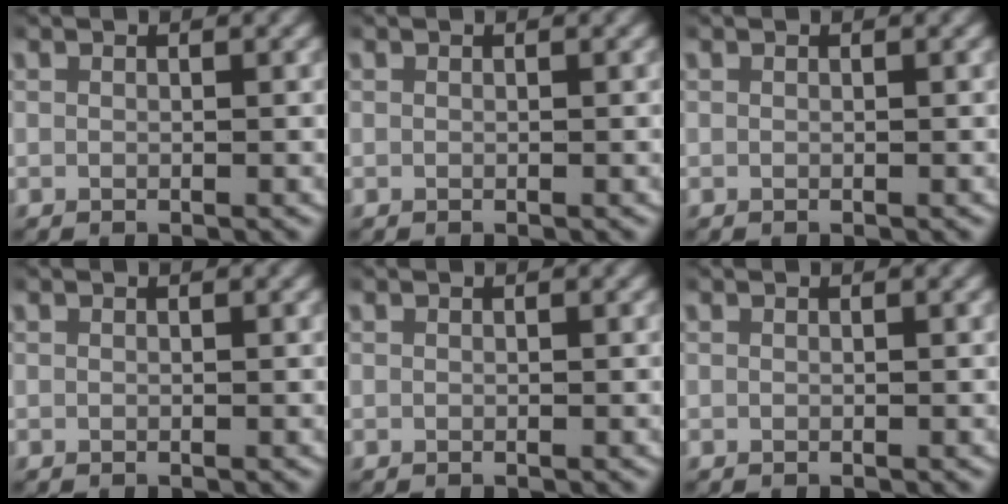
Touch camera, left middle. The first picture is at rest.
{"total": 0.0}
{"total": 0.0}
{"total": 0.0}
{"total": 0.0}
{"total": 0.0}